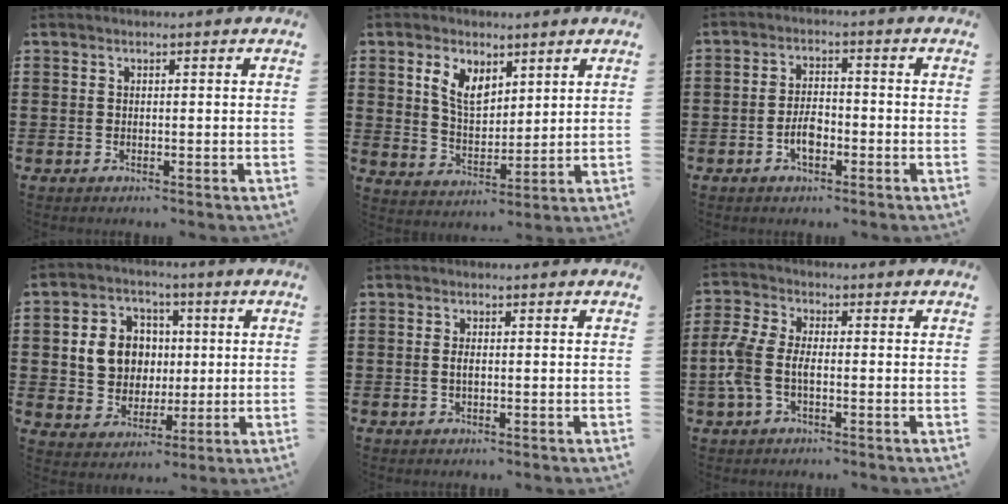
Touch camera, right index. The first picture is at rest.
{"total": 6.1, "force": [3.1, 3.5, 3.9], "torque": [-0.091, 0.012, 0.057]}
{"total": 4.1, "force": [-1.6, 2.0, 3.1], "torque": [-0.070, 0.002, -0.034]}
{"total": 8.0, "force": [1.0, 7.2, 3.4], "torque": [-0.078, 0.018, 0.017]}
{"total": 1.3, "force": [-0.1, 0.5, 1.2], "torque": [-0.023, 0.002, -0.002]}
{"total": 5.3, "force": [-1.3, 2.8, 4.3], "torque": [-0.120, -0.006, -0.035]}